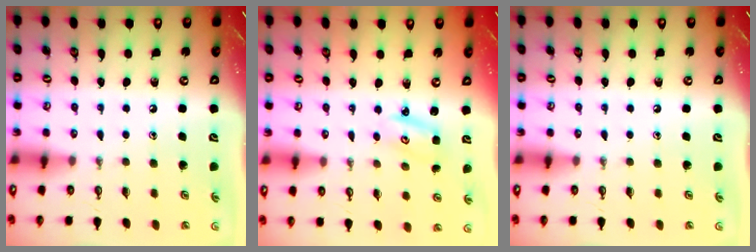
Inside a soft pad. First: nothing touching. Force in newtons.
{"total": 2.6, "press": 2.6, "slide": 0.2}
{"total": 0.0}